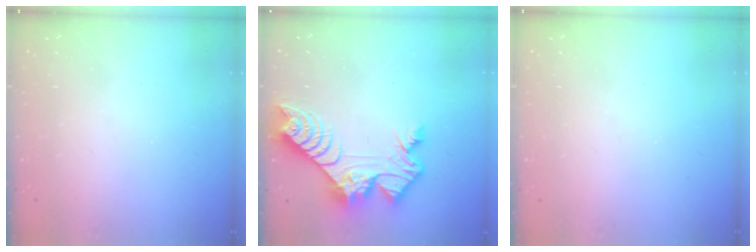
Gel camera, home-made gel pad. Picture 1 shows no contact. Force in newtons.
{"total": 11.8, "press": 11.7, "slide": 0.8}
{"total": 0.0}